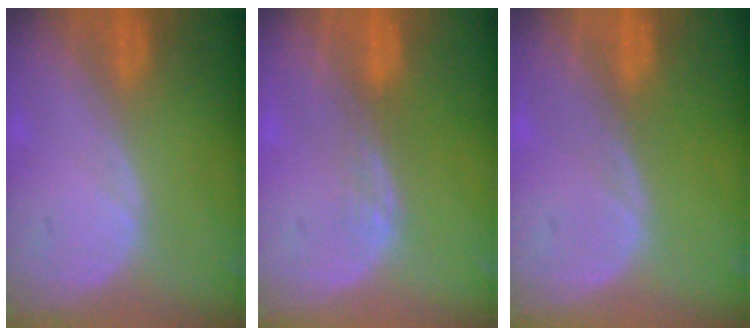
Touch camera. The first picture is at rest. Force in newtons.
{"total": 1.5, "press": 1.5, "slide": 0.3}
{"total": 0.0}